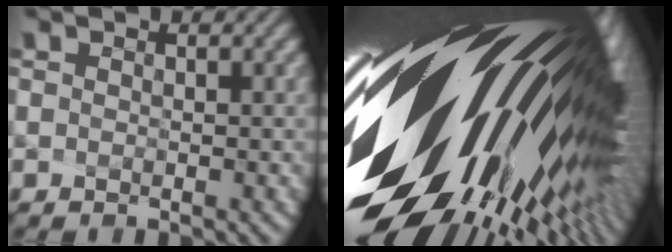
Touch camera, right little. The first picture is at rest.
{"total": 19.9, "force": [0.8, 9.0, 17.8], "torque": [-0.293, -0.079, 0.026]}